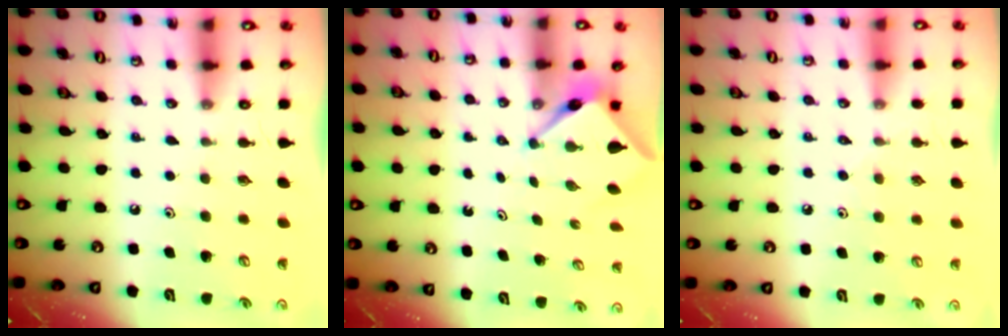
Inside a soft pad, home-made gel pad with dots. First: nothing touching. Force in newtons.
{"total": 3.9, "press": 3.9, "slide": 0.2}
{"total": 4.9, "press": 4.8, "slide": 0.8}